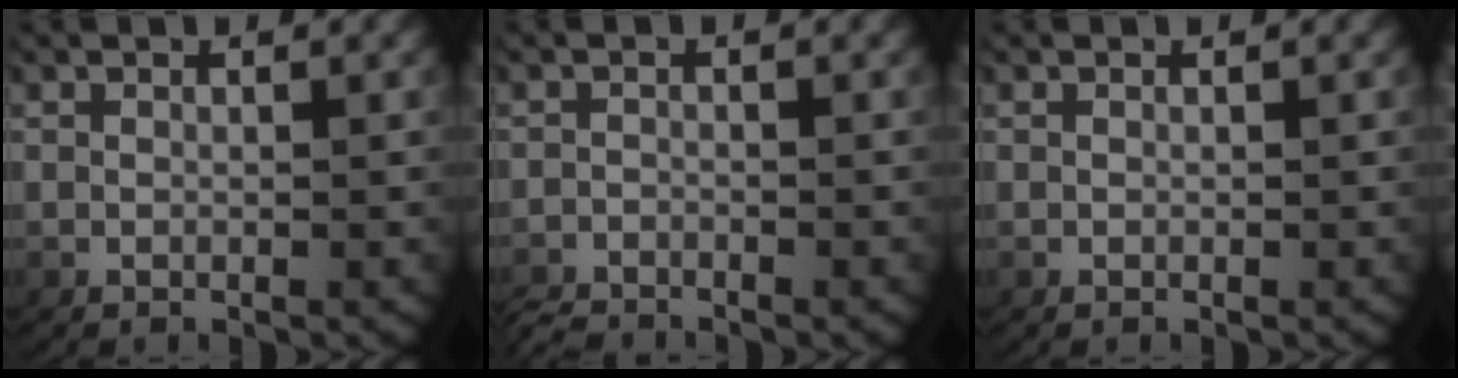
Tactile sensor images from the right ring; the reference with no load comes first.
{"total": 1.9, "force": [-1.9, 0.2, 0.0], "torque": [-0.008, -0.015, -0.029]}
{"total": 0.0}